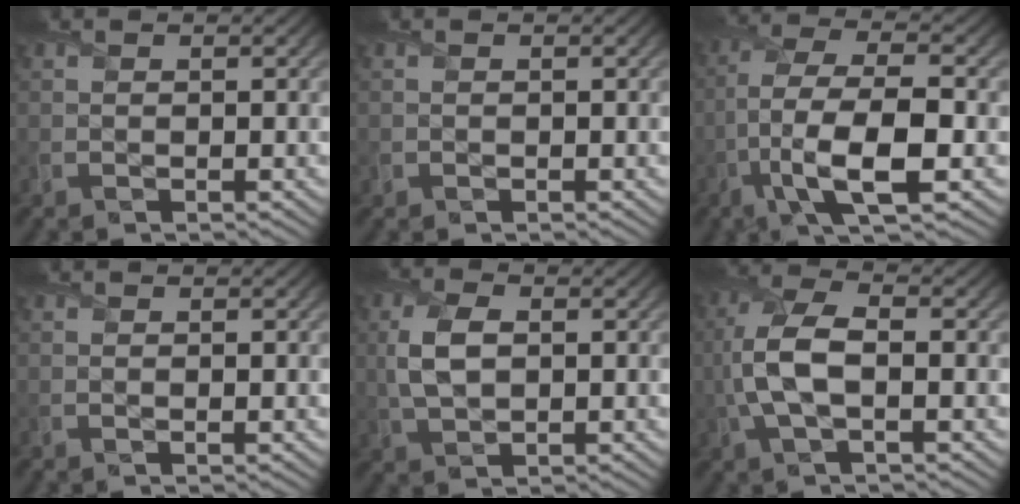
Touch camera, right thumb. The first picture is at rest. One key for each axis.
{"total": 0.5, "fx": -0.2, "fy": 0.5, "fz": 0.0, "tx": 0.003, "ty": -0.005, "tz": -0.005}
{"total": 10.7, "fx": -3.5, "fy": 3.7, "fz": 9.4, "tx": -0.192, "ty": 0.001, "tz": -0.074}
{"total": 0.0}
{"total": 5.4, "fx": 0.6, "fy": 3.2, "fz": 4.3, "tx": -0.107, "ty": 0.004, "tz": 0.011}
{"total": 7.6, "fx": -0.8, "fy": 3.4, "fz": 6.8, "tx": -0.169, "ty": 0.010, "tz": -0.022}